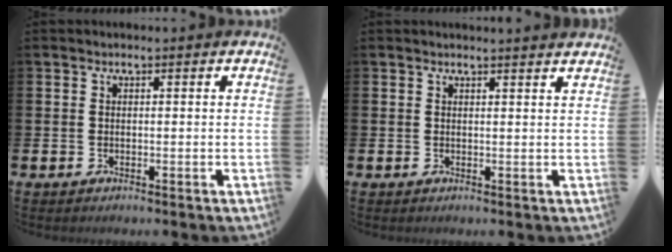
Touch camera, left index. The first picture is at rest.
{"total": 1.1, "force": [1.1, -0.2, 0.0], "torque": [0.010, -0.009, 0.019]}